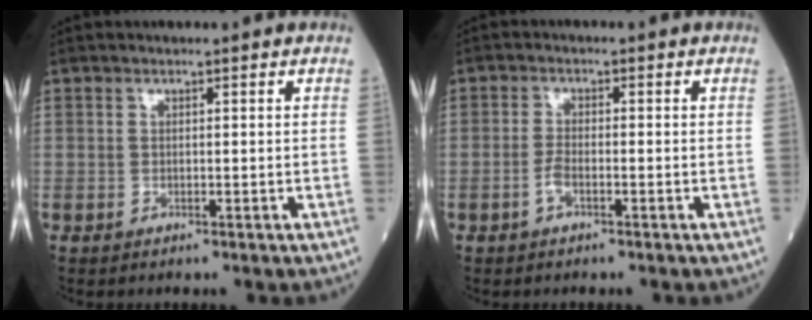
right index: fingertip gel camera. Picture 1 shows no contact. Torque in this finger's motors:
{"motor_torque": [0.01, -0.03, 0.22, 0.06]}